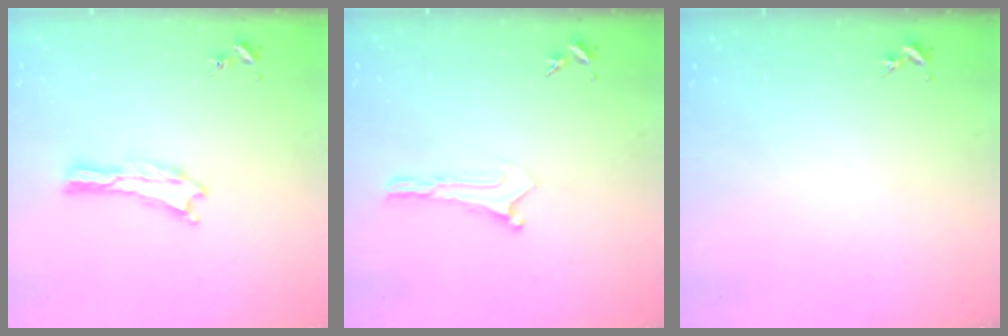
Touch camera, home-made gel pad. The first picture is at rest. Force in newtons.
{"total": 0.0}
{"total": 0.0}